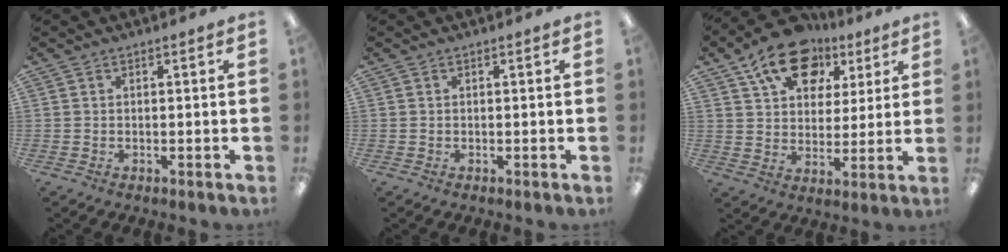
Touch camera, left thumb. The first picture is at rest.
{"total": 0.0}
{"total": 15.7, "force": [9.4, 10.0, 7.4], "torque": [-0.118, -0.046, 0.171]}